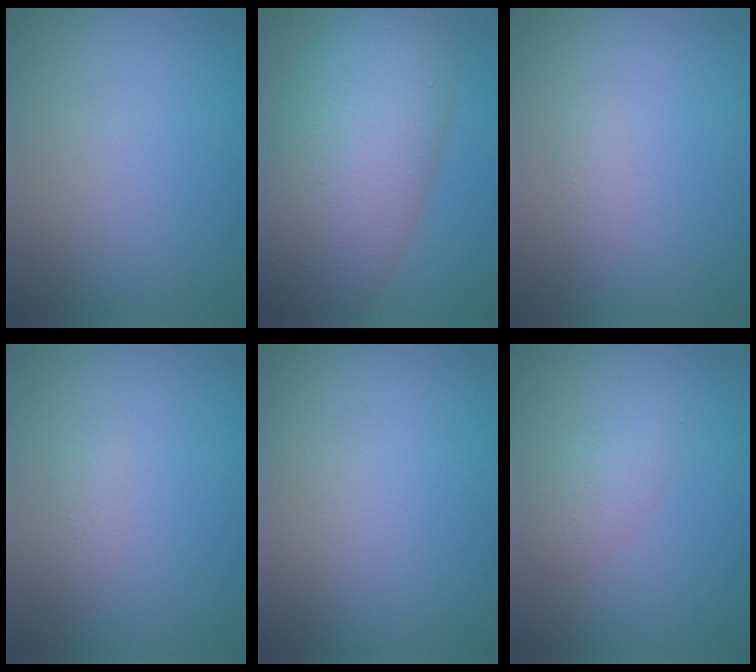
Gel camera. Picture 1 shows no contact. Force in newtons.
{"total": 13.6, "press": 13.6, "slide": 0.5}
{"total": 0.7, "press": 0.7, "slide": 0.0}
{"total": 1.0, "press": 1.0, "slide": 0.0}
{"total": 0.0}
{"total": 2.1, "press": 2.1, "slide": 0.1}